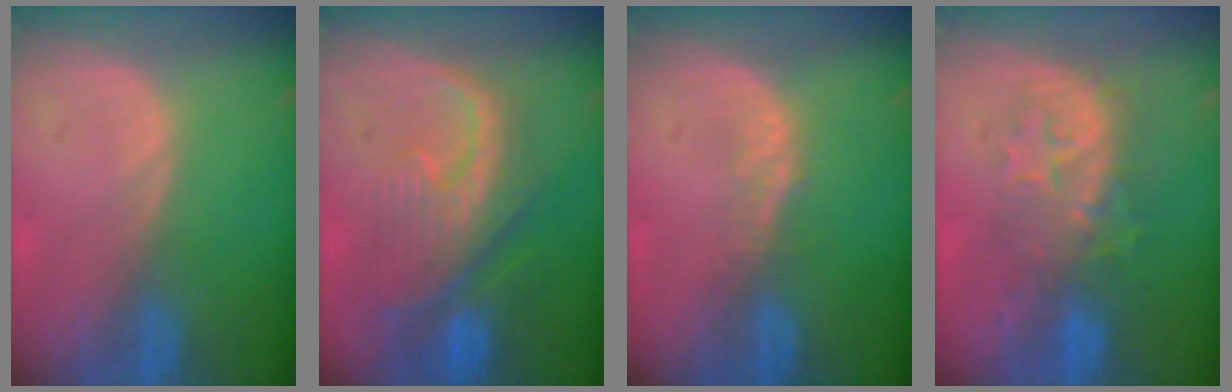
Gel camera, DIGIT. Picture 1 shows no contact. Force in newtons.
{"total": 10.3, "press": 9.1, "slide": 4.9}
{"total": 1.4, "press": 1.4, "slide": 0.1}
{"total": 8.1, "press": 7.9, "slide": 1.7}